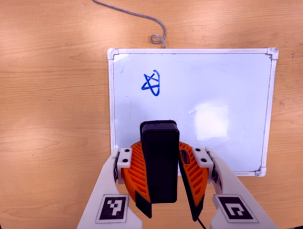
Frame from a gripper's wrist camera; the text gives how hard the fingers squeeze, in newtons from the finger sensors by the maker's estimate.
{"total": 11.6, "left": 10.1, "right": 13.1}